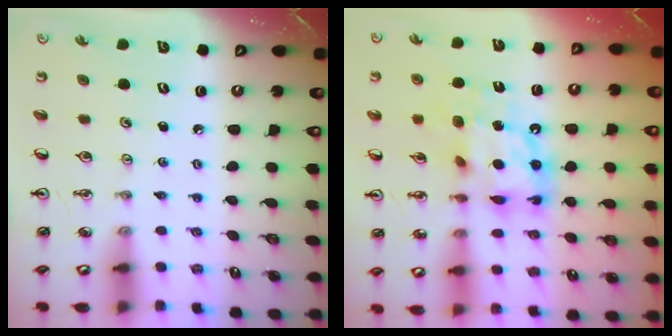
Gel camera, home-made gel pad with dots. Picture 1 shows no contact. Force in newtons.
{"total": 13.4, "press": 13.3, "slide": 1.1}